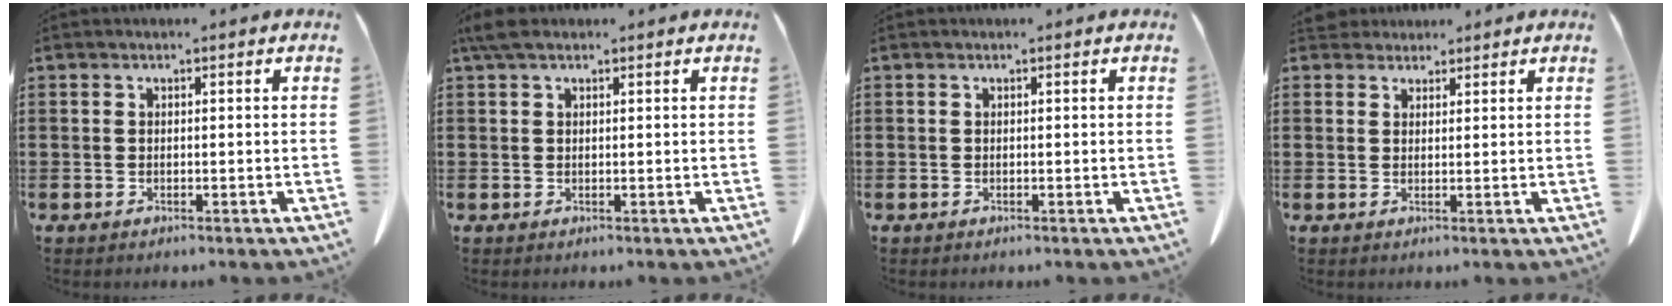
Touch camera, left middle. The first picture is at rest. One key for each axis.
{"total": 2.3, "fx": 1.5, "fy": 1.1, "fz": 1.4, "tx": -0.034, "ty": 0.006, "tz": 0.028}
{"total": 0.0}
{"total": 2.4, "fx": 2.2, "fy": 1.0, "fz": 0.2, "tx": -0.002, "ty": 0.000, "tz": 0.042}